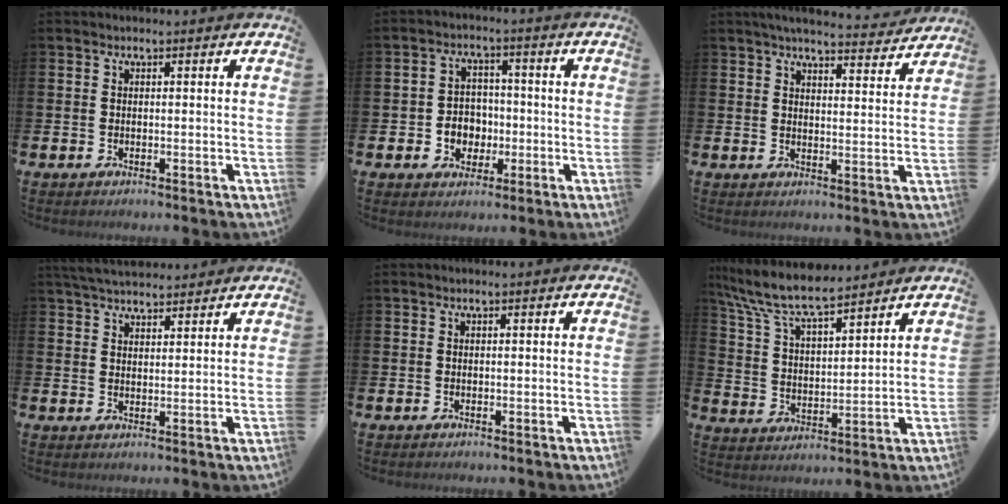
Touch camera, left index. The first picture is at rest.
{"total": 4.2, "force": [-1.3, 3.9, 1.1], "torque": [-0.022, 0.004, -0.031]}
{"total": 5.1, "force": [5.0, 0.4, 1.3], "torque": [-0.027, -0.032, 0.085]}
{"total": 3.8, "force": [3.7, 0.9, 0.7], "torque": [-0.028, -0.013, 0.069]}
{"total": 0.0}
{"total": 8.5, "force": [7.6, 1.5, 3.5], "torque": [-0.100, -0.039, 0.135]}